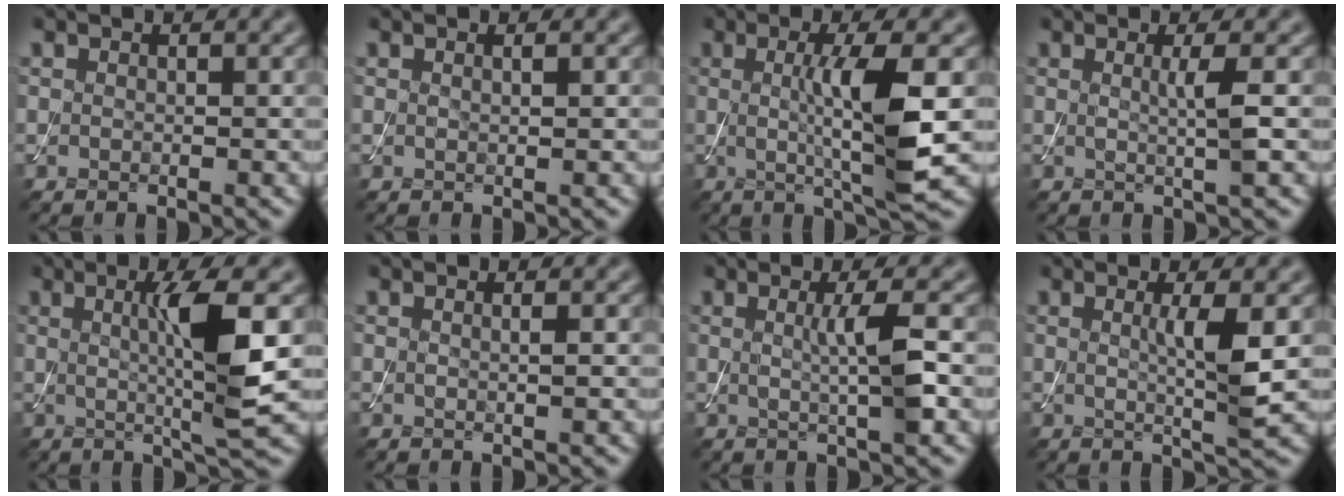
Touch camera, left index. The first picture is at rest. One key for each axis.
{"total": 0.7, "fx": 0.3, "fy": 0.1, "fz": 0.6, "tx": -0.008, "ty": 0.001, "tz": 0.001}
{"total": 7.0, "fx": 0.1, "fy": 1.2, "fz": 6.9, "tx": -0.120, "ty": -0.008, "tz": 0.003}
{"total": 2.3, "fx": 0.1, "fy": 0.3, "fz": 2.3, "tx": -0.039, "ty": -0.001, "tz": -0.004}
{"total": 6.4, "fx": 0.7, "fy": 0.7, "fz": 6.3, "tx": -0.107, "ty": -0.003, "tz": 0.014}
{"total": 0.9, "fx": 0.0, "fy": 0.1, "fz": 0.9, "tx": -0.012, "ty": -0.001, "tz": -0.003}
{"total": 3.8, "fx": 0.2, "fy": 0.6, "fz": 3.7, "tx": -0.061, "ty": -0.002, "tz": -0.001}
{"total": 3.7, "fx": 0.3, "fy": 0.5, "fz": 3.7, "tx": -0.063, "ty": -0.009, "tz": 0.005}